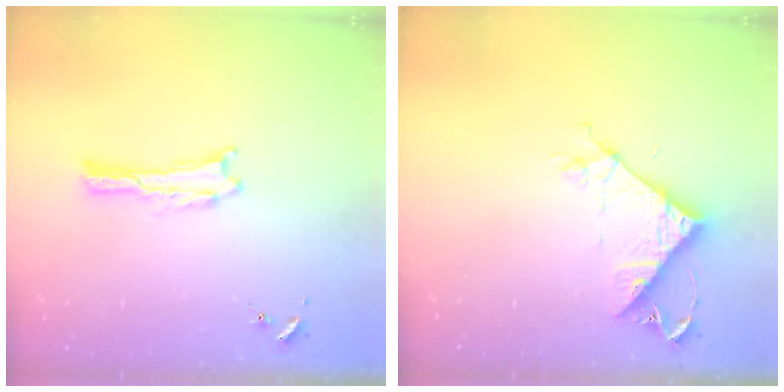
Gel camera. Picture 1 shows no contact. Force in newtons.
{"total": 8.1, "press": 8.1, "slide": 0.5}